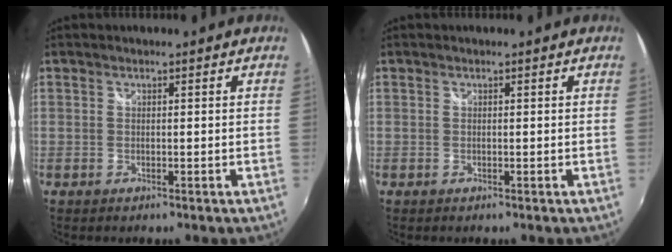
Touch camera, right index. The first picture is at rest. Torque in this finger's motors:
{"motor_torque": [0.00, 0.00, 0.04, 0.00]}